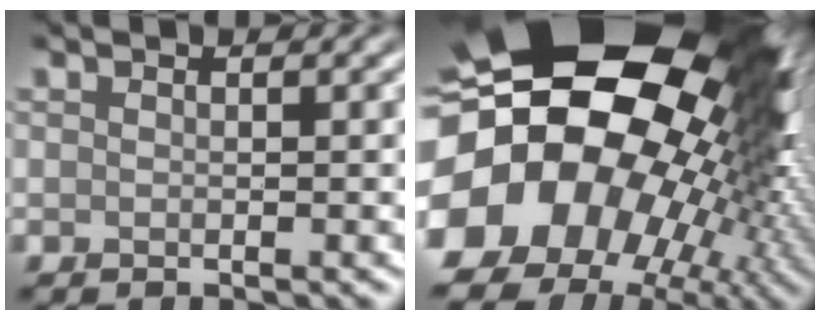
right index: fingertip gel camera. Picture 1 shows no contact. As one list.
[{"total": 23.5, "force": [-0.8, 18.7, 14.2], "torque": [-0.239, -0.024, -0.056]}]